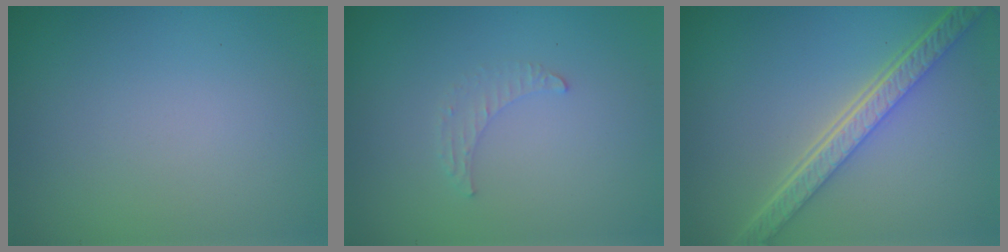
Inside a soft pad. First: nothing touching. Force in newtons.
{"total": 1.1, "press": 1.1, "slide": 0.3}
{"total": 5.8, "press": 4.4, "slide": 3.7}